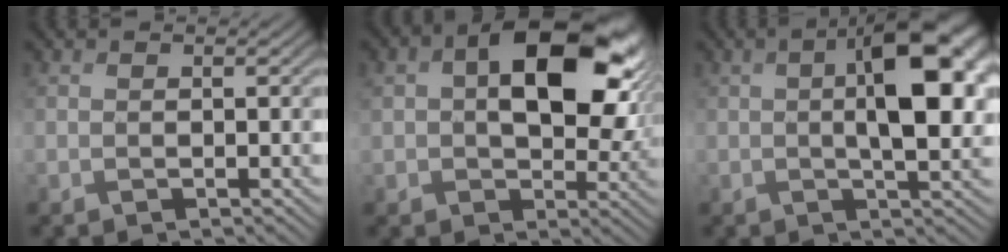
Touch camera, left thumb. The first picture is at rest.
{"total": 14.5, "force": [3.5, 9.1, 10.7], "torque": [-0.166, -0.004, 0.068]}
{"total": 10.3, "force": [1.4, 4.1, 9.3], "torque": [-0.142, 0.008, 0.021]}